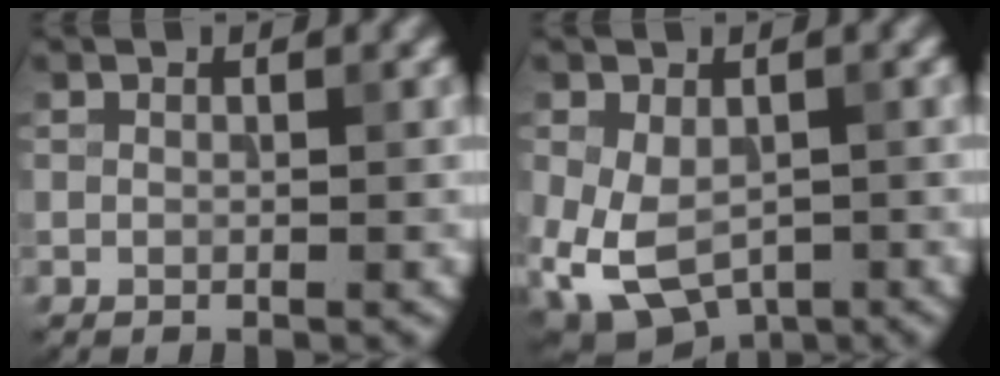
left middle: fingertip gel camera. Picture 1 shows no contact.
{"total": 6.6, "force": [-2.7, 4.0, 4.5], "torque": [-0.104, -0.031, -0.021]}